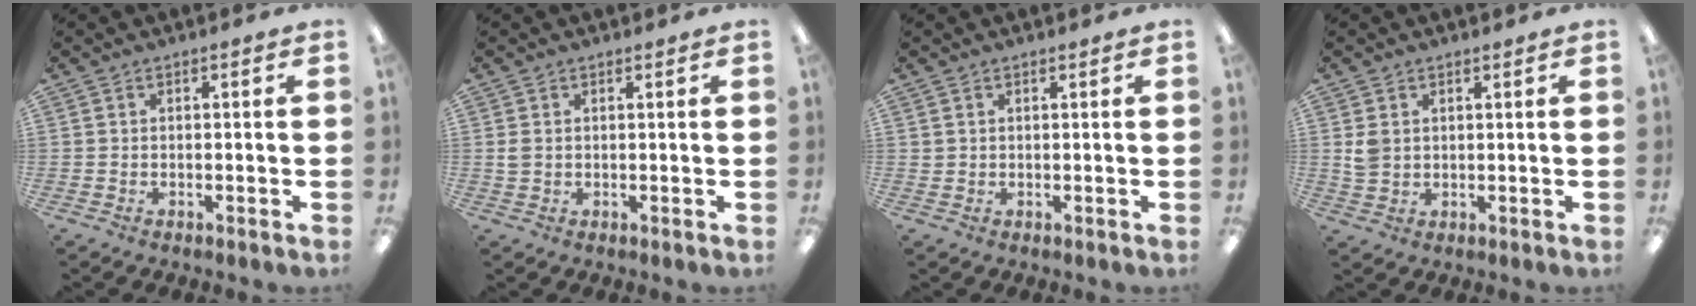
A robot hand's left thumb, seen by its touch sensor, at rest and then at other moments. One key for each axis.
{"total": 1.6, "fx": 0.6, "fy": 1.2, "fz": 0.7, "tx": -0.017, "ty": 0.004, "tz": 0.011}
{"total": 0.9, "fx": 0.6, "fy": 0.7, "fz": 0.1, "tx": -0.002, "ty": 0.001, "tz": 0.013}
{"total": 3.6, "fx": 1.3, "fy": 2.9, "fz": 1.6, "tx": -0.025, "ty": 0.000, "tz": 0.024}